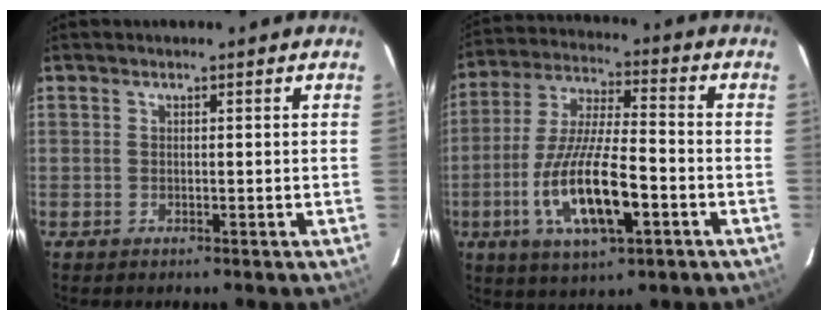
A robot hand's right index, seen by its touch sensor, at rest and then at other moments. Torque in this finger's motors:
{"motor_torque": [1.25, -0.88, 0.98, 0.21]}